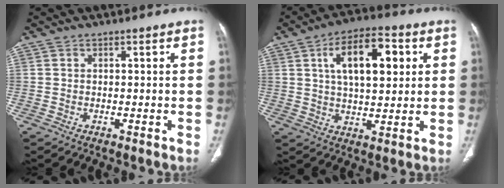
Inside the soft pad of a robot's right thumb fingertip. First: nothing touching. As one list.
[{"total": 13.9, "force": [4.1, 6.7, 11.5], "torque": [-0.164, 0.001, 0.066]}]